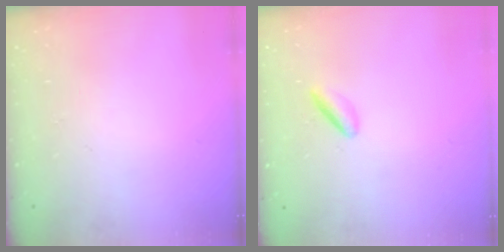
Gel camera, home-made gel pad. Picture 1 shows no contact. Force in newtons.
{"total": 3.1, "press": 2.8, "slide": 1.4}